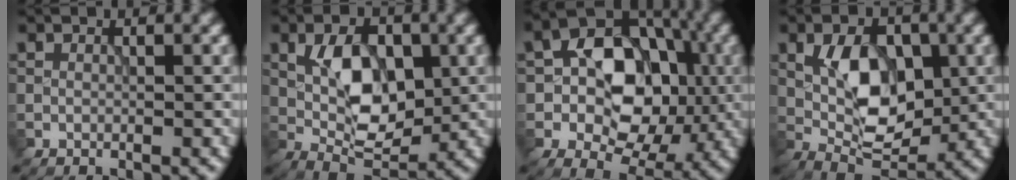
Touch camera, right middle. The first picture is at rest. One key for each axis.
{"total": 6.9, "fx": 0.6, "fy": 3.8, "fz": 5.7, "tx": -0.097, "ty": -0.003, "tz": 0.011}
{"total": 10.2, "fx": -0.4, "fy": 7.2, "fz": 7.1, "tx": -0.097, "ty": 0.016, "tz": -0.021}
{"total": 7.2, "fx": 0.6, "fy": 4.2, "fz": 5.8, "tx": -0.099, "ty": -0.003, "tz": 0.011}